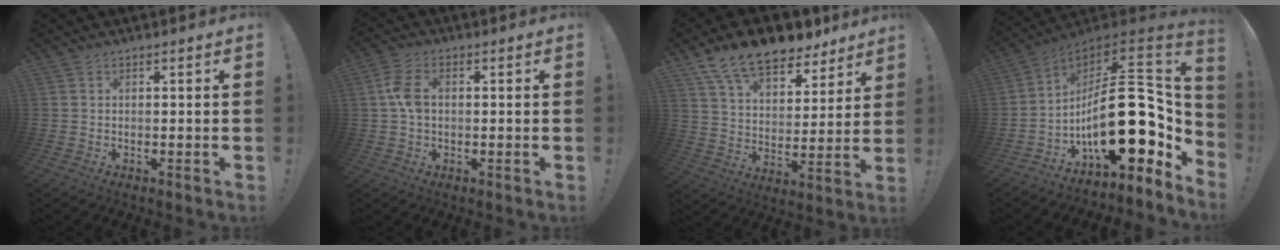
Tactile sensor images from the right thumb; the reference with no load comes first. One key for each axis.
{"total": 6.9, "fx": 0.4, "fy": 4.5, "fz": 5.3, "tx": -0.108, "ty": 0.005, "tz": 0.007}
{"total": 15.3, "fx": 11.9, "fy": 7.0, "fz": 6.6, "tx": -0.114, "ty": -0.086, "tz": 0.215}
{"total": 28.5, "fx": -4.1, "fy": 12.9, "fz": 25.1, "tx": -0.400, "ty": -0.001, "tz": -0.052}